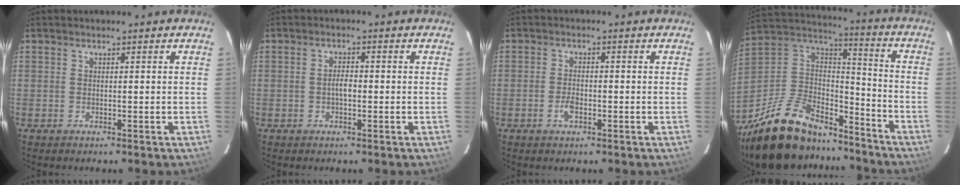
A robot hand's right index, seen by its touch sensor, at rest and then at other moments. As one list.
[{"total": 2.2, "force": [-0.5, 0.9, 1.9], "torque": [-0.036, 0.005, -0.011]}, {"total": 3.0, "force": [-1.3, 1.5, 2.3], "torque": [-0.048, 0.001, -0.023]}, {"total": 28.2, "force": [-21.0, 11.6, 14.9], "torque": [-0.303, 0.006, -0.335]}]